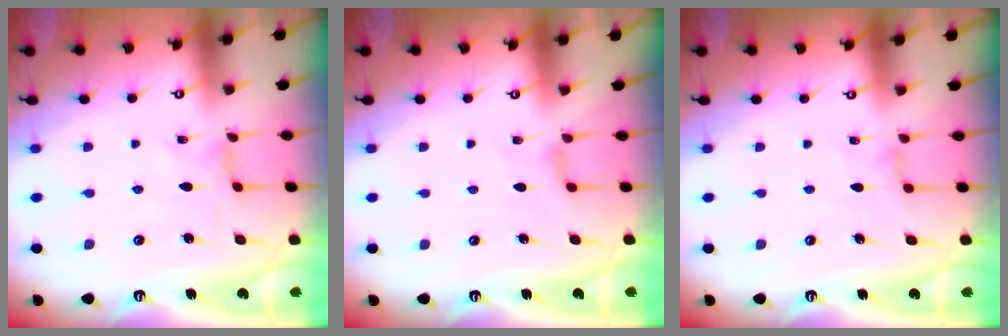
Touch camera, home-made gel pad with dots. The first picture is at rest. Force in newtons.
{"total": 2.3, "press": 2.2, "slide": 0.5}
{"total": 0.9, "press": 0.8, "slide": 0.4}